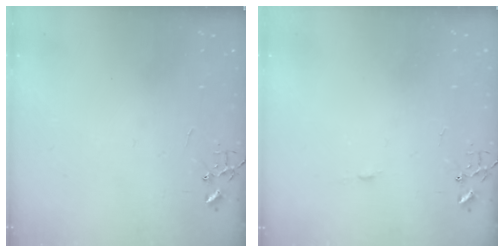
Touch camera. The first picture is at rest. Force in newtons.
{"total": 3.3, "press": 3.3, "slide": 0.4}